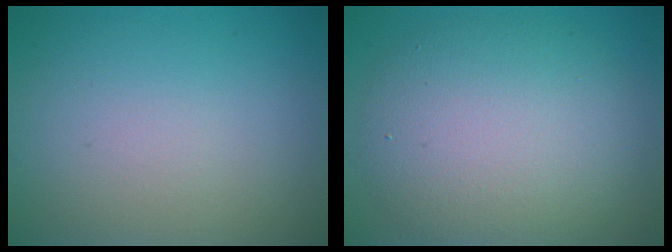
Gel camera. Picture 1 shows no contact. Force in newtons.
{"total": 7.8, "press": 7.8, "slide": 0.3}